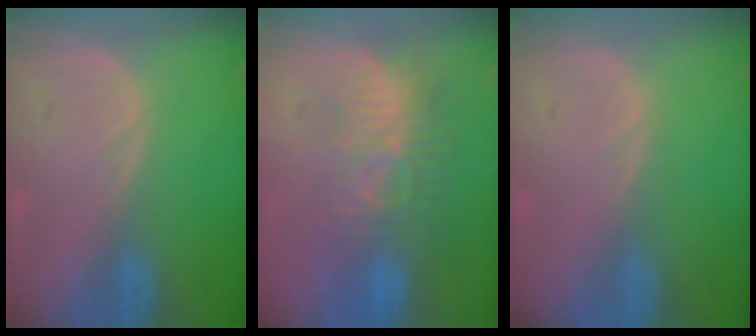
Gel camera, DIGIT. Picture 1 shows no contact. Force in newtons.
{"total": 9.1, "press": 8.4, "slide": 3.7}
{"total": 0.0}